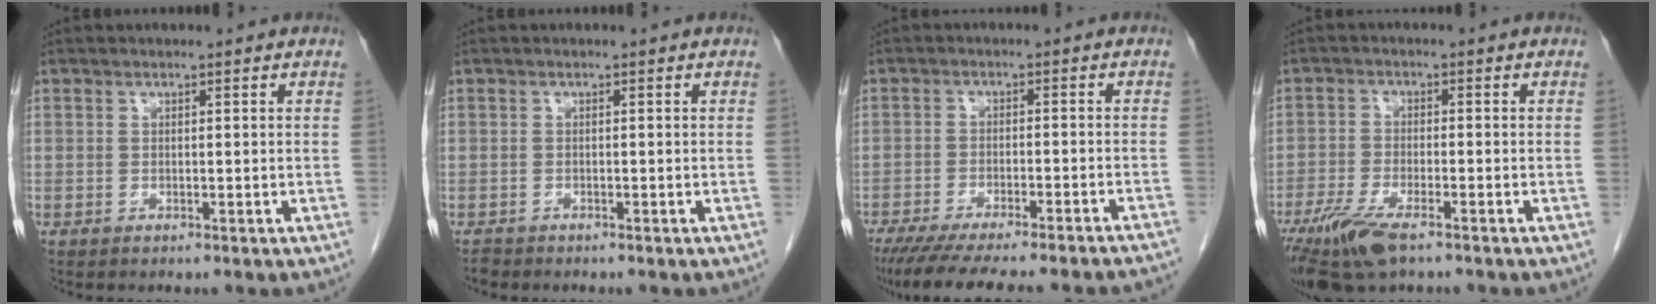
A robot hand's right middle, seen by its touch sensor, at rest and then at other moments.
{"total": 0.8, "force": [-0.7, 0.2, 0.0], "torque": [-0.002, -0.002, -0.014]}
{"total": 21.0, "force": [-18.7, 1.3, 9.3], "torque": [-0.112, -0.039, -0.249]}
{"total": 8.9, "force": [-5.9, 2.2, 6.2], "torque": [-0.120, -0.020, -0.105]}